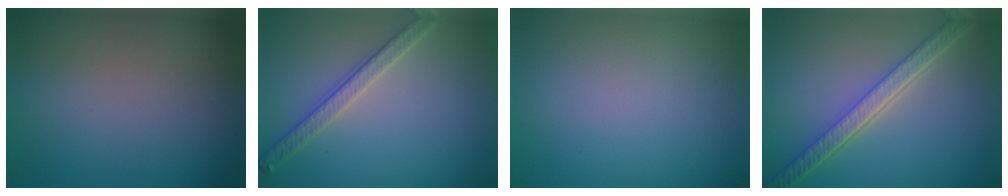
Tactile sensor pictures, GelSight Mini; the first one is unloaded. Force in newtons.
{"total": 3.0, "press": 2.9, "slide": 0.7}
{"total": 0.0}
{"total": 5.7, "press": 4.3, "slide": 3.7}